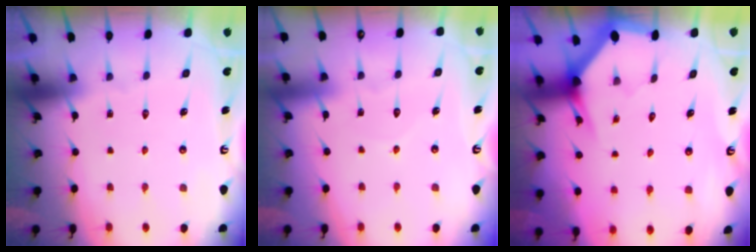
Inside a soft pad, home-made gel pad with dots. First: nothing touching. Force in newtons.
{"total": 3.0, "press": 3.0, "slide": 0.3}
{"total": 3.0, "press": 3.0, "slide": 0.1}